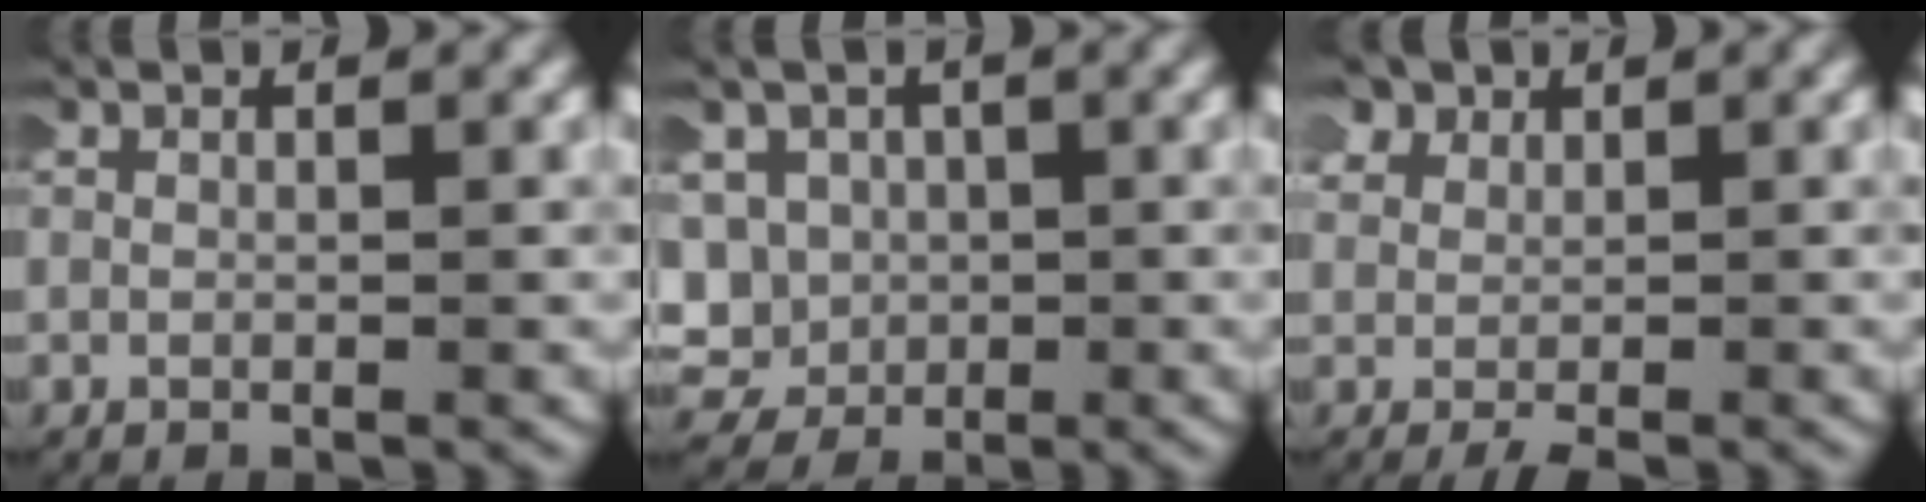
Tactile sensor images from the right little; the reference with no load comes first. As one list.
[{"total": 9.1, "force": [-1.7, 8.4, 3.1], "torque": [-0.101, -0.033, -0.028]}, {"total": 3.0, "force": [1.1, 2.2, 1.6], "torque": [-0.046, -0.007, 0.020]}]